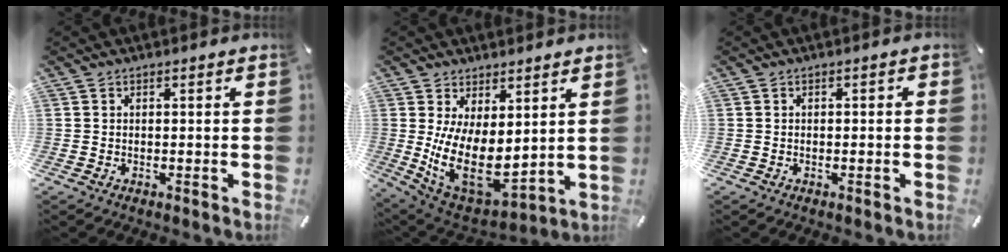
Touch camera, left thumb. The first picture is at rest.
{"total": 14.4, "force": [1.8, 8.6, 11.5], "torque": [-0.204, -0.051, 0.047]}
{"total": 0.7, "force": [-0.3, 0.4, 0.5], "torque": [-0.010, 0.000, -0.007]}